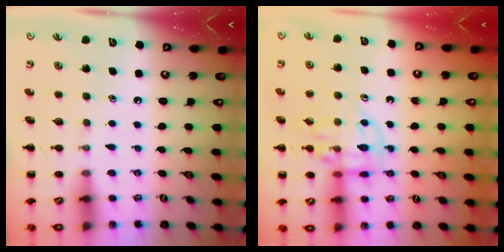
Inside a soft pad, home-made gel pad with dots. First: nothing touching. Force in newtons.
{"total": 11.9, "press": 11.8, "slide": 1.6}